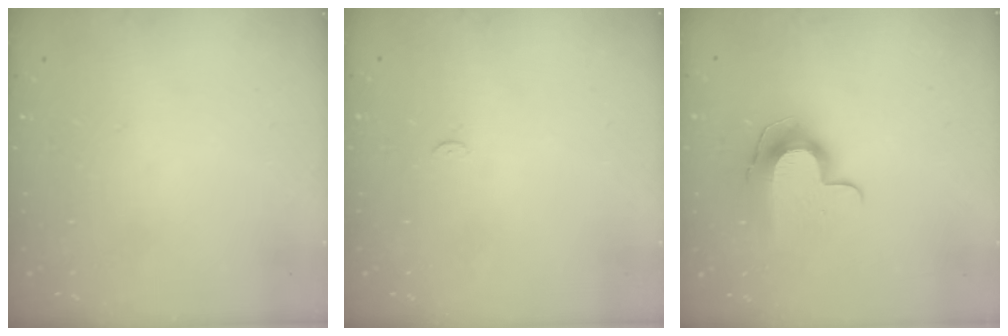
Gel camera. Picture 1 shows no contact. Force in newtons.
{"total": 2.3, "press": 2.3, "slide": 0.3}
{"total": 10.2, "press": 10.2, "slide": 0.6}